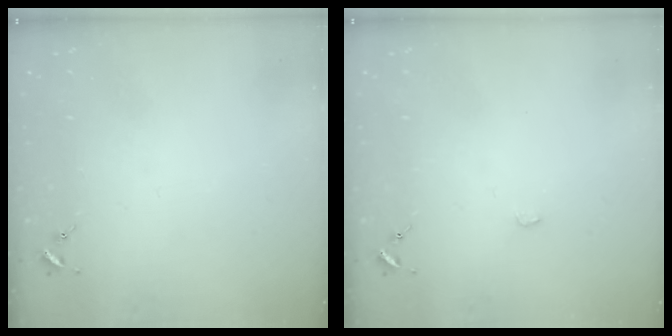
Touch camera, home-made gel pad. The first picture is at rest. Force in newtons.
{"total": 1.3, "press": 1.3, "slide": 0.1}